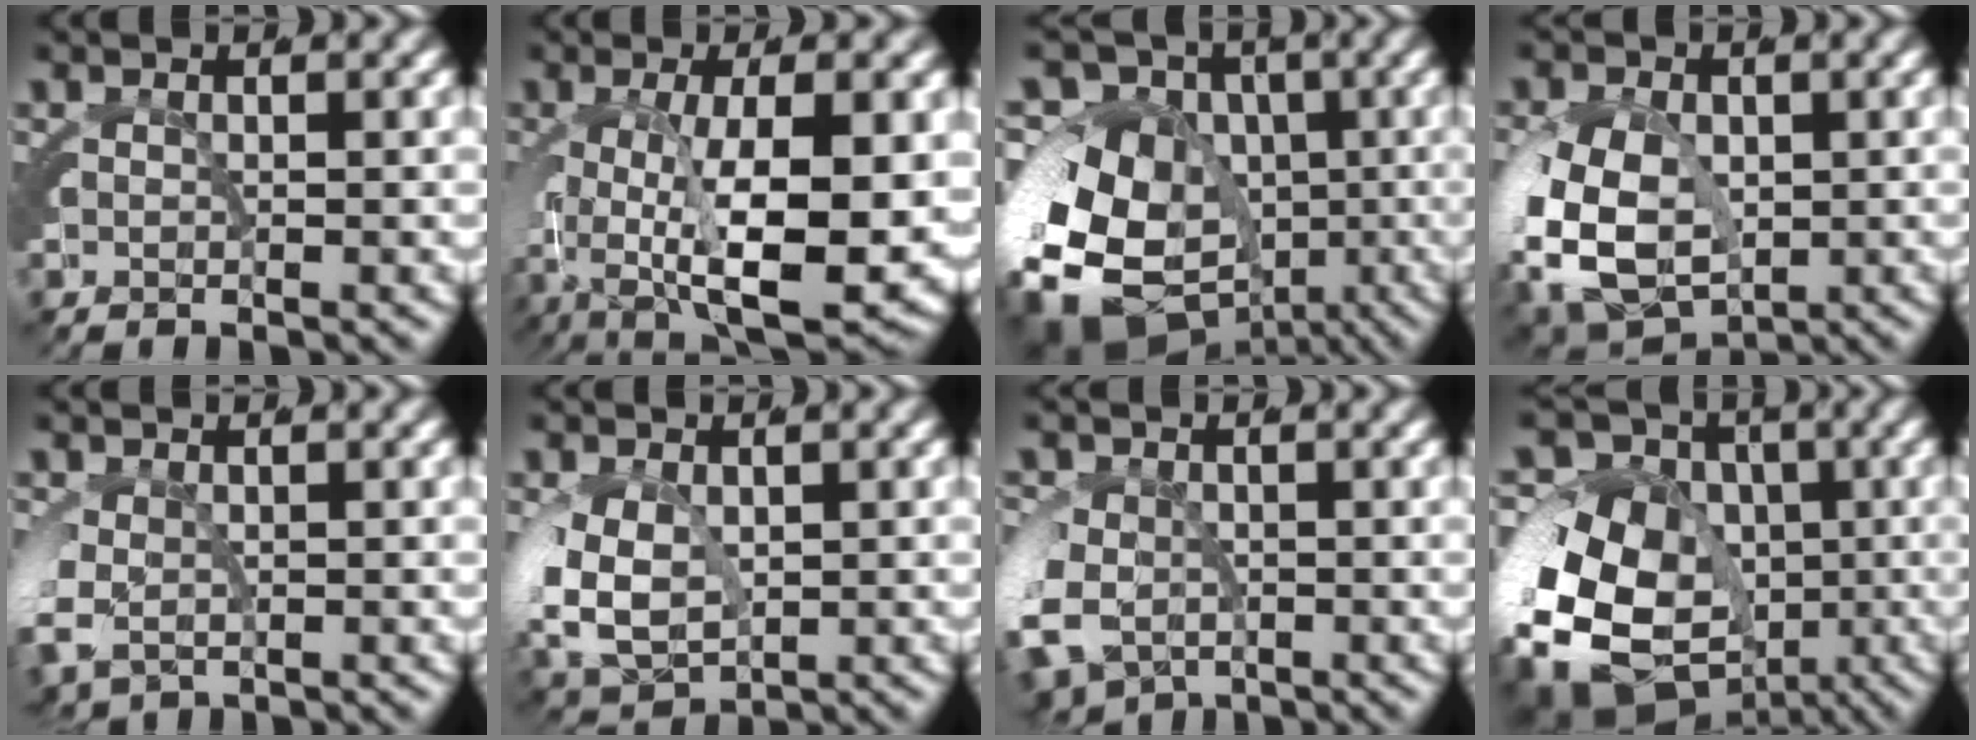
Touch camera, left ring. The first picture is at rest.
{"total": 10.3, "force": [-1.5, 4.1, 9.3], "torque": [-0.150, -0.023, -0.005]}
{"total": 17.7, "force": [-6.0, 14.3, 8.5], "torque": [-0.185, -0.088, -0.084]}
{"total": 9.5, "force": [-2.9, 7.7, 4.7], "torque": [-0.122, -0.047, -0.033]}
{"total": 1.4, "force": [-0.5, 1.1, 0.6], "torque": [-0.021, -0.011, 0.004]}
{"total": 6.5, "force": [-1.6, 5.6, 3.0], "torque": [-0.098, -0.033, -0.015]}
{"total": 5.1, "force": [-3.0, 3.9, 1.6], "torque": [-0.042, -0.030, -0.036]}
{"total": 15.4, "force": [-5.2, 12.4, 7.4], "torque": [-0.157, -0.076, -0.071]}